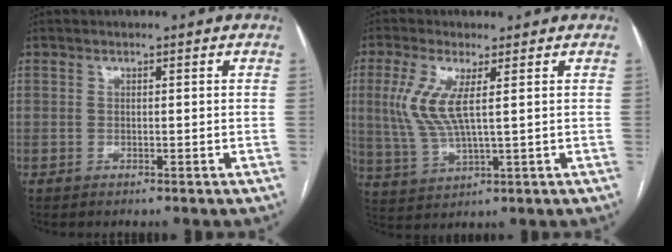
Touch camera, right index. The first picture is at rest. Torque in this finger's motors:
{"motor_torque": [0.99, 0.80, 0.75, 0.21]}